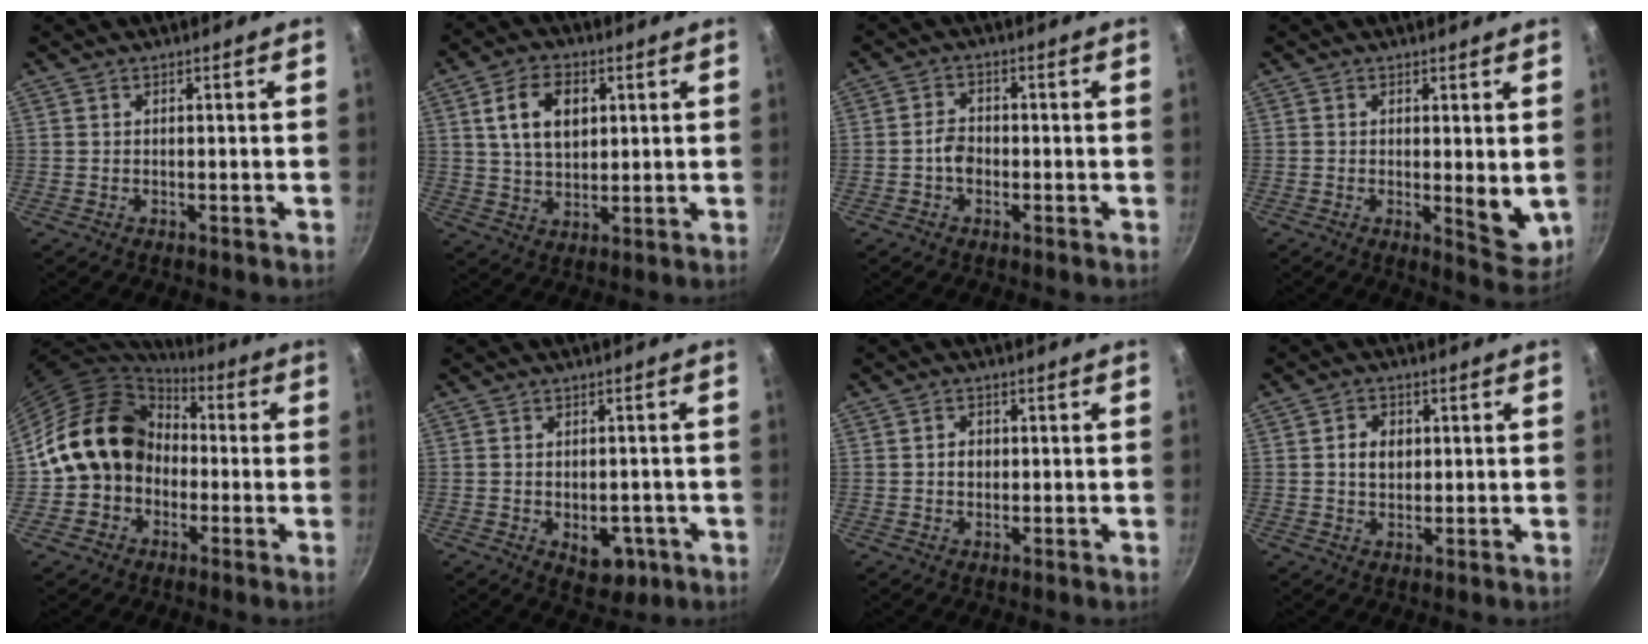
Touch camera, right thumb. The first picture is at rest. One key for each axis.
{"total": 10.0, "fx": 2.8, "fy": 6.4, "fz": 7.1, "tx": -0.110, "ty": -0.005, "tz": 0.051}
{"total": 2.2, "fx": -0.8, "fy": 1.6, "fz": 1.2, "tx": -0.014, "ty": 0.015, "tz": -0.015}
{"total": 5.9, "fx": 0.4, "fy": 2.3, "fz": 5.5, "tx": -0.071, "ty": -0.023, "tz": 0.007}
{"total": 16.0, "fx": -0.6, "fy": 13.6, "fz": 8.4, "tx": -0.115, "ty": 0.050, "tz": -0.019}
{"total": 6.6, "fx": -2.1, "fy": 4.3, "fz": 4.6, "tx": -0.033, "ty": 0.005, "tz": -0.020}
{"total": 2.2, "fx": 0.1, "fy": 1.8, "fz": 1.2, "tx": -0.010, "ty": 0.004, "tz": 0.000}
{"total": 4.4, "fx": 0.7, "fy": 3.4, "fz": 2.8, "tx": -0.030, "ty": 0.003, "tz": 0.011}